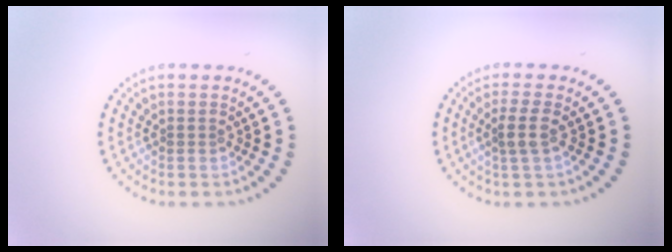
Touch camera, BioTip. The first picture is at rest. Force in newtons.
{"total": 1.9, "press": 1.6, "slide": 1.2}